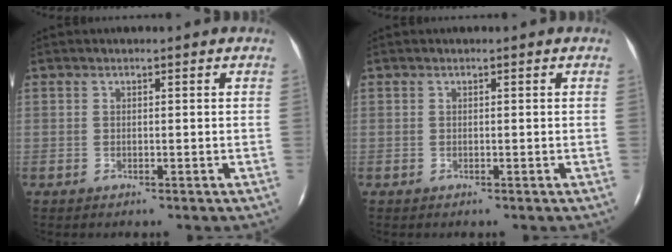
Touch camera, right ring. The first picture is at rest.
{"total": 0.0}